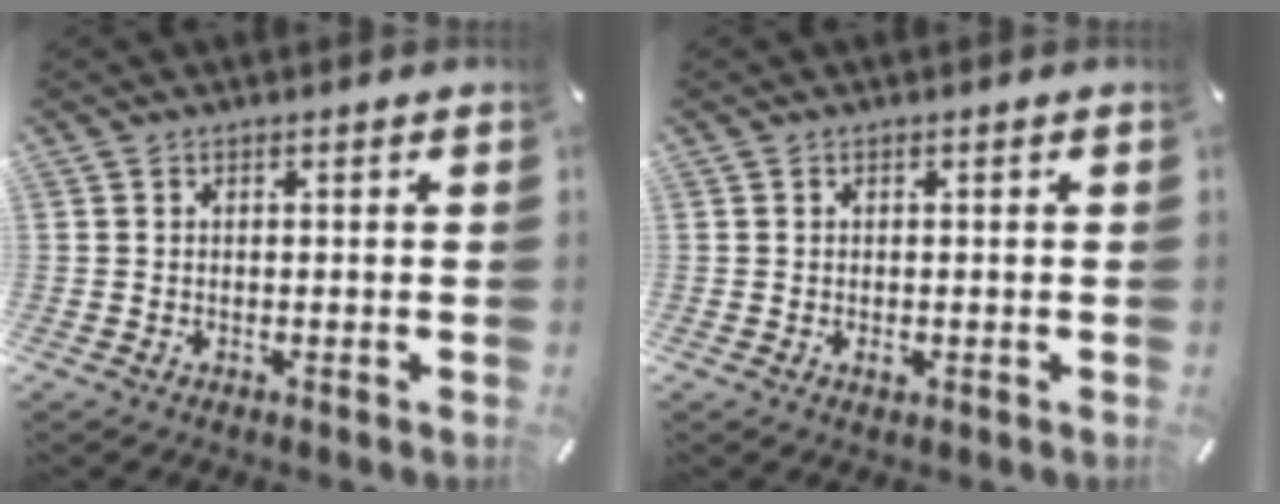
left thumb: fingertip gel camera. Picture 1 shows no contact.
{"total": 1.2, "force": [-0.1, 1.0, 0.6], "torque": [-0.010, 0.004, -0.003]}